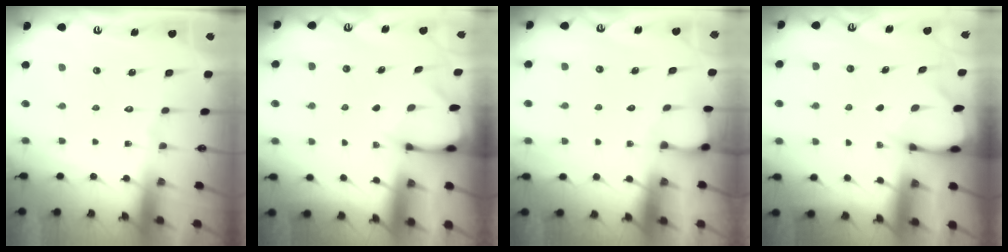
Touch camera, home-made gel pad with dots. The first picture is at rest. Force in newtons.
{"total": 2.6, "press": 2.6, "slide": 0.3}
{"total": 2.3, "press": 2.2, "slide": 0.4}
{"total": 2.7, "press": 2.7, "slide": 0.3}